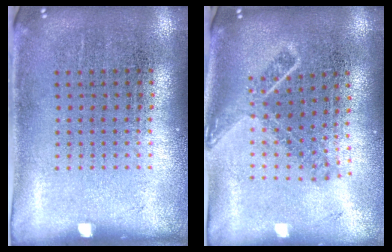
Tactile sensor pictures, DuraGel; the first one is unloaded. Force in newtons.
{"total": 1.8, "press": 1.4, "slide": 1.2}